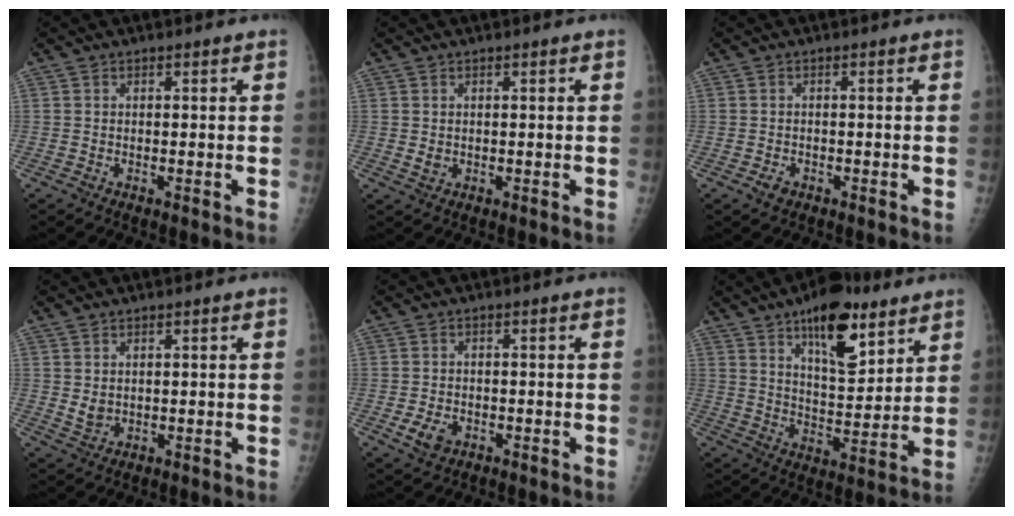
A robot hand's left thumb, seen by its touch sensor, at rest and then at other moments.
{"total": 1.3, "force": [0.1, 1.1, 0.8], "torque": [-0.007, -0.002, 0.006]}
{"total": 1.6, "force": [-1.0, 1.1, 0.7], "torque": [-0.006, 0.002, -0.013]}
{"total": 2.3, "force": [0.7, 1.7, 1.4], "torque": [-0.018, -0.011, 0.021]}
{"total": 3.6, "force": [-1.4, 2.5, 2.0], "torque": [-0.034, 0.000, -0.019]}
{"total": 15.8, "force": [9.3, 6.5, 11.0], "torque": [-0.131, -0.051, 0.147]}